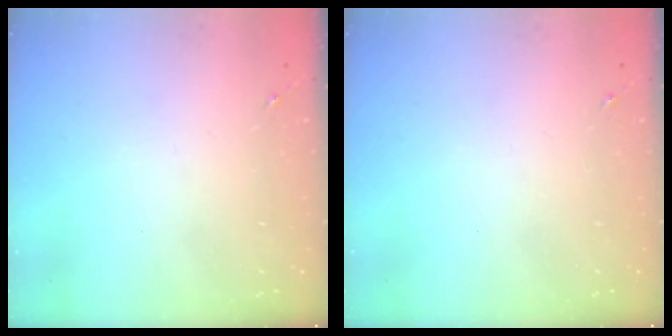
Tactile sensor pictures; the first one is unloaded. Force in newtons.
{"total": 0.0}